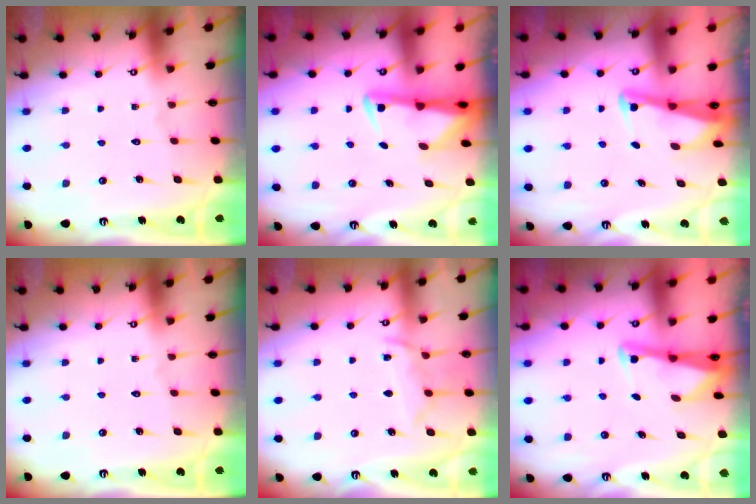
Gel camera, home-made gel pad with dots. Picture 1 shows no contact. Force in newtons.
{"total": 2.9, "press": 2.8, "slide": 0.5}
{"total": 2.7, "press": 2.7, "slide": 0.2}
{"total": 0.0}
{"total": 9.0, "press": 9.0, "slide": 1.1}
{"total": 2.7, "press": 2.7, "slide": 0.2}